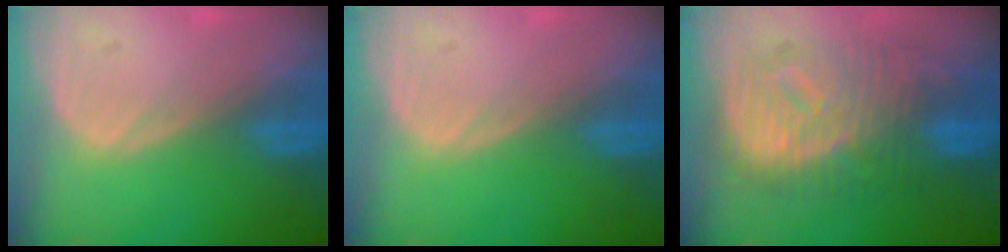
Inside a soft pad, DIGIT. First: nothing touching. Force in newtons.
{"total": 0.0}
{"total": 10.8, "press": 10.8, "slide": 0.8}